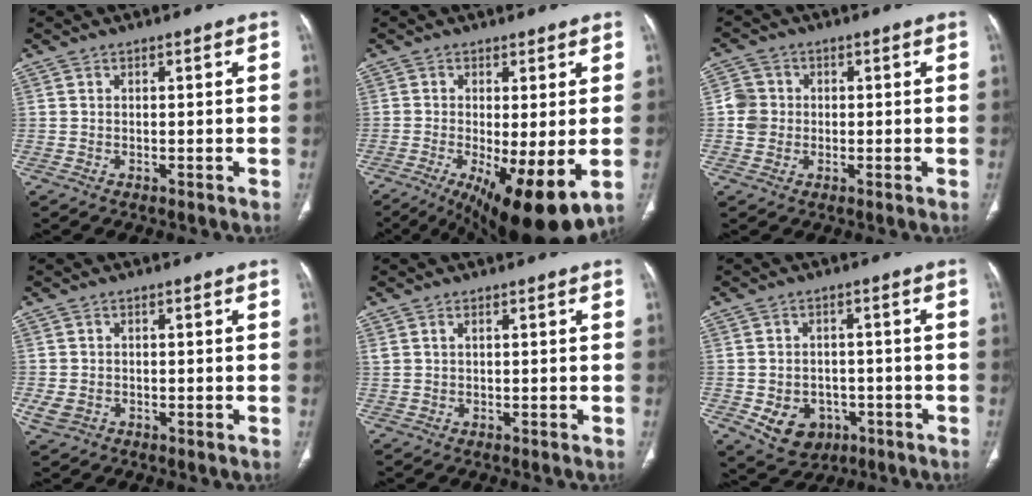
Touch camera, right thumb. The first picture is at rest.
{"total": 13.7, "force": [-4.0, 3.8, 12.5], "torque": [-0.181, -0.025, -0.051]}
{"total": 4.5, "force": [-0.1, 4.2, 1.5], "torque": [-0.014, 0.006, -0.006]}
{"total": 3.0, "force": [-0.6, 2.4, 1.7], "torque": [-0.036, 0.002, -0.005]}
{"total": 1.4, "force": [0.8, 0.7, 1.0], "torque": [-0.028, 0.007, 0.022]}
{"total": 8.7, "force": [-2.8, 7.1, 4.2], "torque": [-0.049, 0.017, -0.028]}